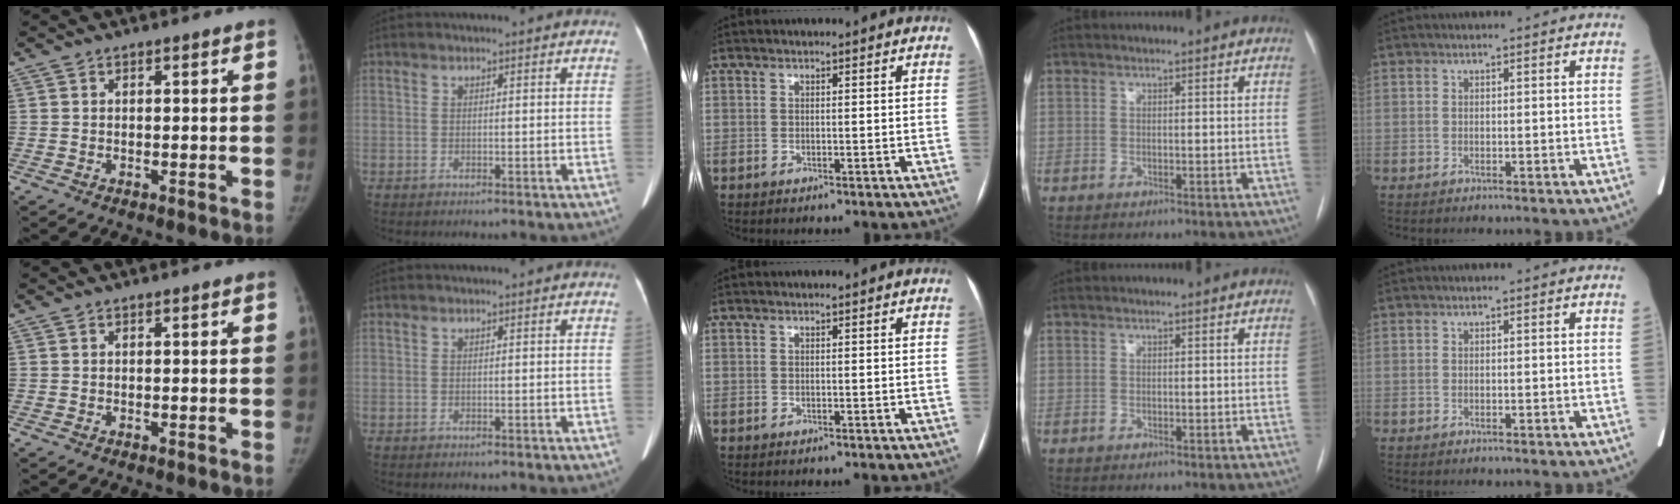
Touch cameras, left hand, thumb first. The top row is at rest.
{}